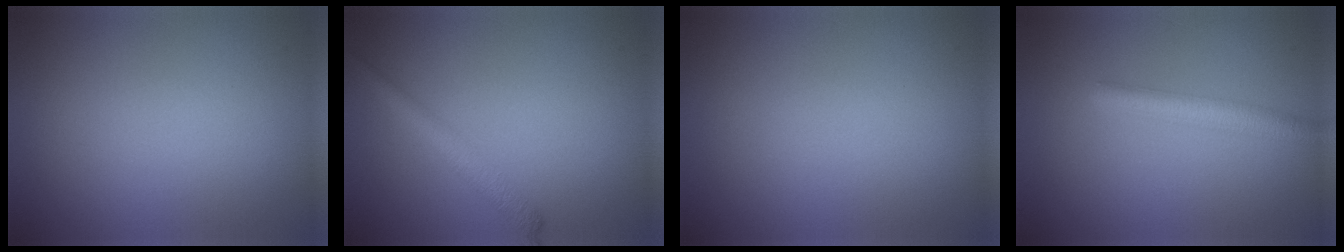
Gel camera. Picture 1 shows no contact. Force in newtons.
{"total": 2.2, "press": 2.2, "slide": 0.1}
{"total": 0.0}
{"total": 2.8, "press": 2.8, "slide": 0.0}